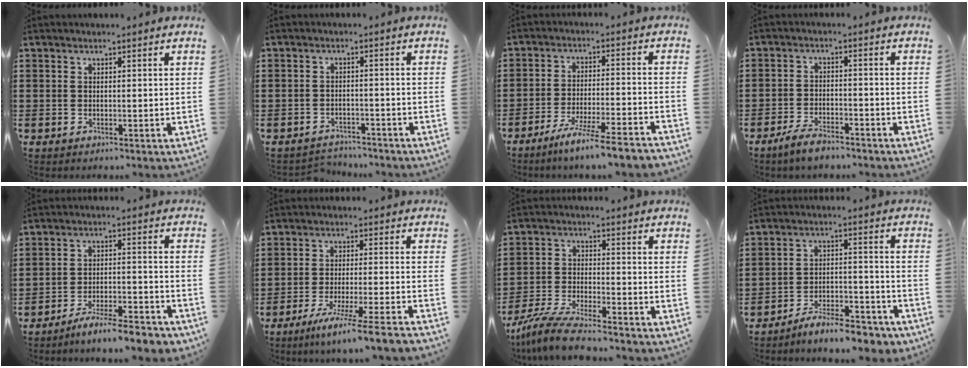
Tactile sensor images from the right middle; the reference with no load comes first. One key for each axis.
{"total": 2.2, "fx": -2.2, "fy": 0.4, "fz": -0.3, "tx": -0.003, "ty": -0.001, "tz": -0.050}
{"total": 6.8, "fx": -5.9, "fy": -0.8, "fz": 3.2, "tx": -0.060, "ty": -0.017, "tz": -0.112}
{"total": 3.9, "fx": -3.3, "fy": 0.9, "fz": 1.9, "tx": -0.047, "ty": 0.002, "tz": -0.067}
{"total": 6.0, "fx": -5.7, "fy": -0.1, "fz": 2.1, "tx": -0.039, "ty": -0.007, "tz": -0.108}
{"total": 6.4, "fx": -5.4, "fy": -1.2, "fz": 3.3, "tx": -0.053, "ty": -0.021, "tz": -0.100}
{"total": 7.2, "fx": -6.4, "fy": 0.4, "fz": 3.1, "tx": -0.072, "ty": -0.008, "tz": -0.124}
{"total": 6.6, "fx": -6.3, "fy": 0.6, "fz": 2.1, "tx": -0.036, "ty": 0.006, "tz": -0.118}